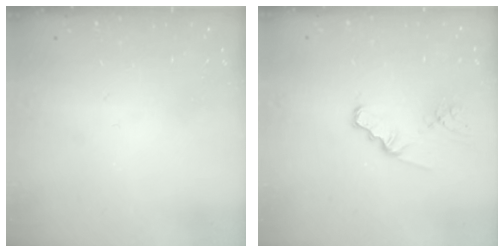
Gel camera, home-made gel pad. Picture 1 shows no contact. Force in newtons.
{"total": 1.9, "press": 1.9, "slide": 0.3}